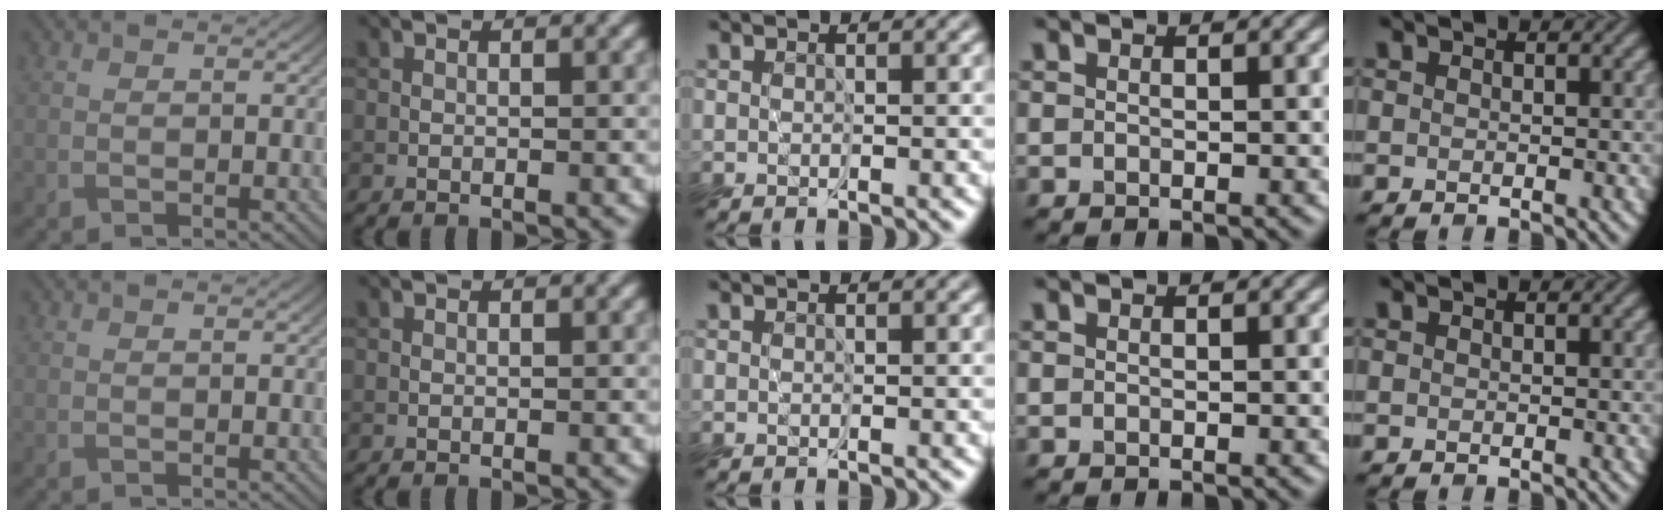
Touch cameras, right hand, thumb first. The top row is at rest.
{}